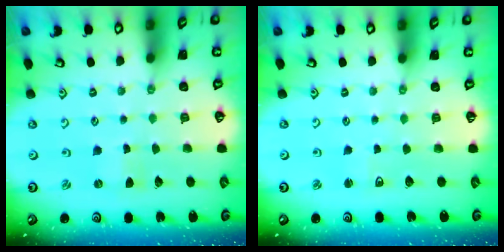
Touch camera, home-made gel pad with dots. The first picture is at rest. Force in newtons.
{"total": 2.2, "press": 2.1, "slide": 0.6}